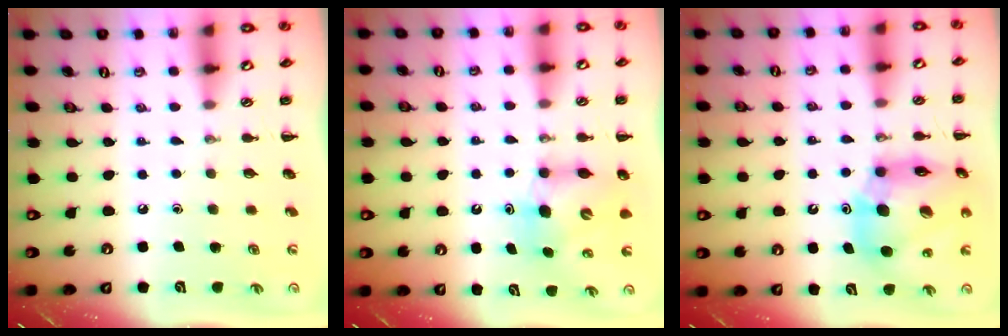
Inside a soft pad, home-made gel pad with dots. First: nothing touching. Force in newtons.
{"total": 6.5, "press": 6.4, "slide": 1.1}
{"total": 16.7, "press": 16.0, "slide": 4.7}